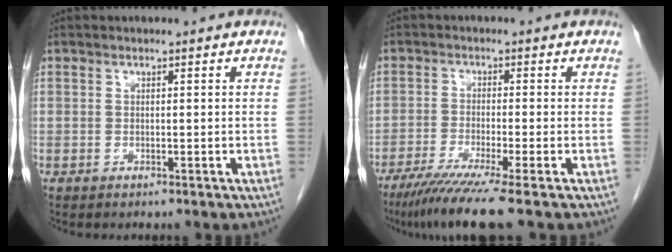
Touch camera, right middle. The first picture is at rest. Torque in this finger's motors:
{"motor_torque": [1.11, -0.89, 0.28, 0.05]}